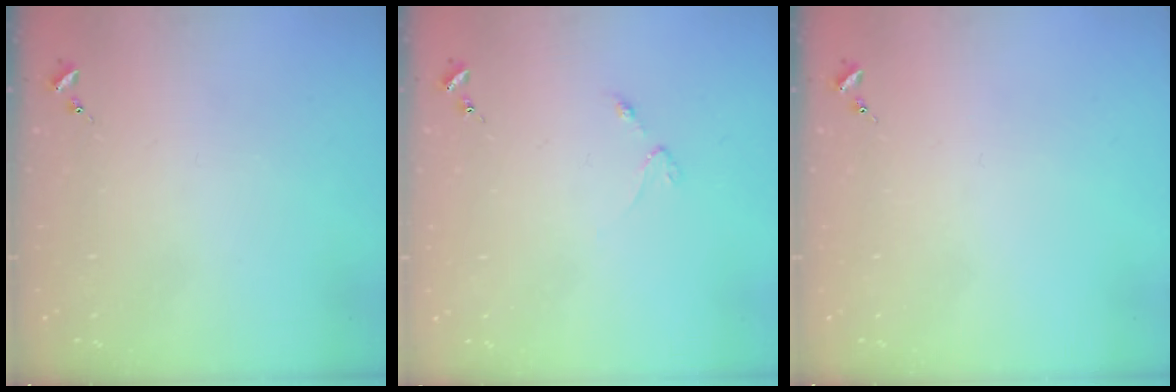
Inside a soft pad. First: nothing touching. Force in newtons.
{"total": 2.5, "press": 2.4, "slide": 0.4}
{"total": 0.0}